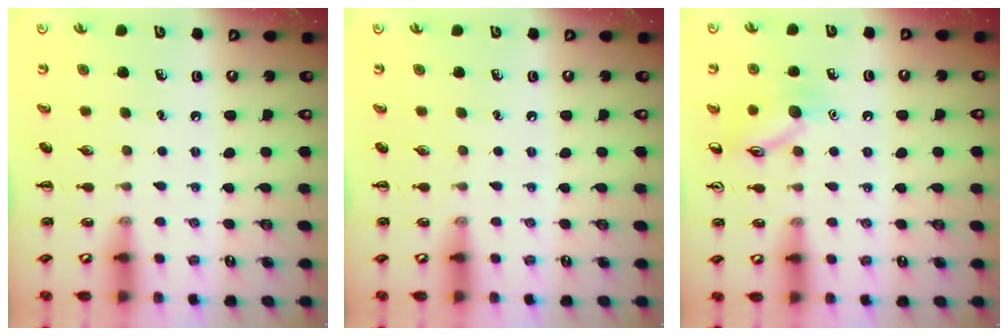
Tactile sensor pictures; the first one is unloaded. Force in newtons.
{"total": 0.0}
{"total": 10.4, "press": 10.4, "slide": 0.4}